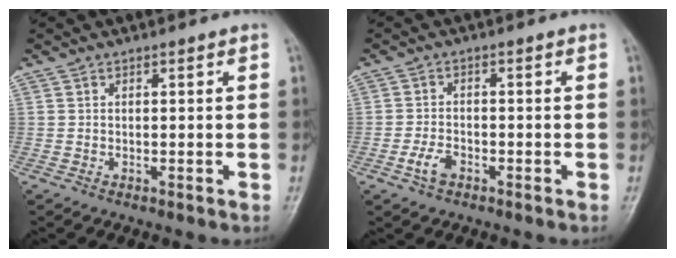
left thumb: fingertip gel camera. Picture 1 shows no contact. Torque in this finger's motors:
{"motor_torque": [-0.22, 0.37, 0.42, 0.21, 0.04]}